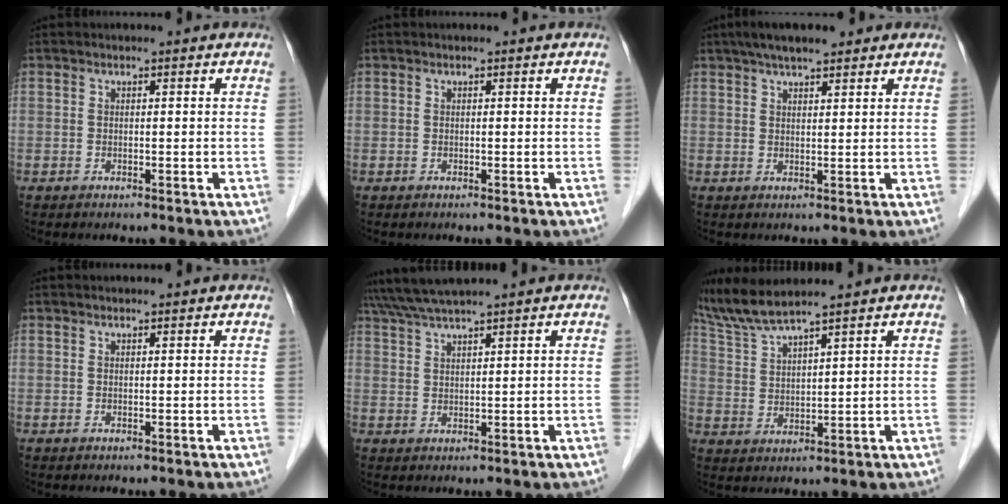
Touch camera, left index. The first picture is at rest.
{"total": 0.0}
{"total": 6.8, "force": [5.2, 1.5, 4.1], "torque": [-0.065, 0.032, 0.083]}
{"total": 1.3, "force": [1.3, 0.1, 0.4], "torque": [-0.009, 0.019, 0.019]}
{"total": 5.1, "force": [4.5, -1.4, 2.0], "torque": [-0.041, 0.024, 0.090]}
{"total": 7.3, "force": [6.4, -0.9, 3.3], "torque": [-0.079, 0.010, 0.134]}